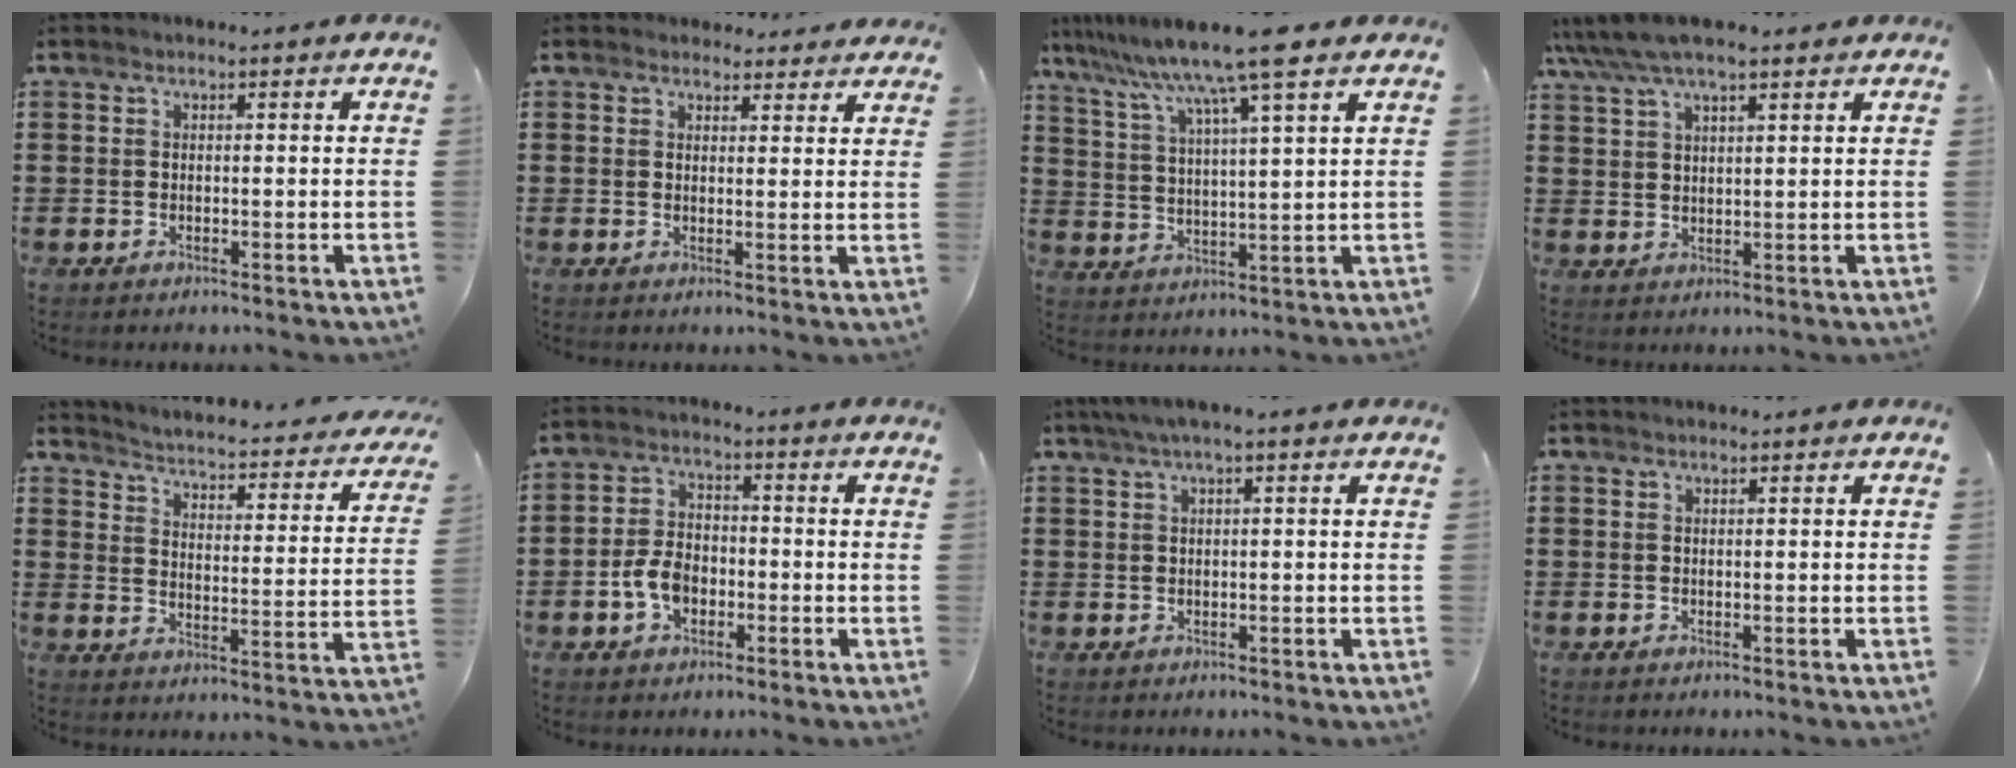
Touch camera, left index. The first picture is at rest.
{"total": 2.7, "force": [2.5, 1.0, 0.3], "torque": [-0.005, -0.006, 0.046]}
{"total": 10.5, "force": [8.3, -0.2, 6.4], "torque": [-0.150, -0.029, 0.139]}
{"total": 5.1, "force": [4.2, 1.3, 2.5], "torque": [-0.061, -0.003, 0.076]}
{"total": 2.4, "force": [2.2, -0.4, 0.7], "torque": [-0.033, -0.030, 0.025]}
{"total": 5.5, "force": [-1.9, 3.5, 3.7], "torque": [-0.095, 0.000, -0.043]}
{"total": 1.8, "force": [0.3, 0.1, 1.7], "torque": [-0.029, -0.001, 0.005]}
{"total": 0.0}